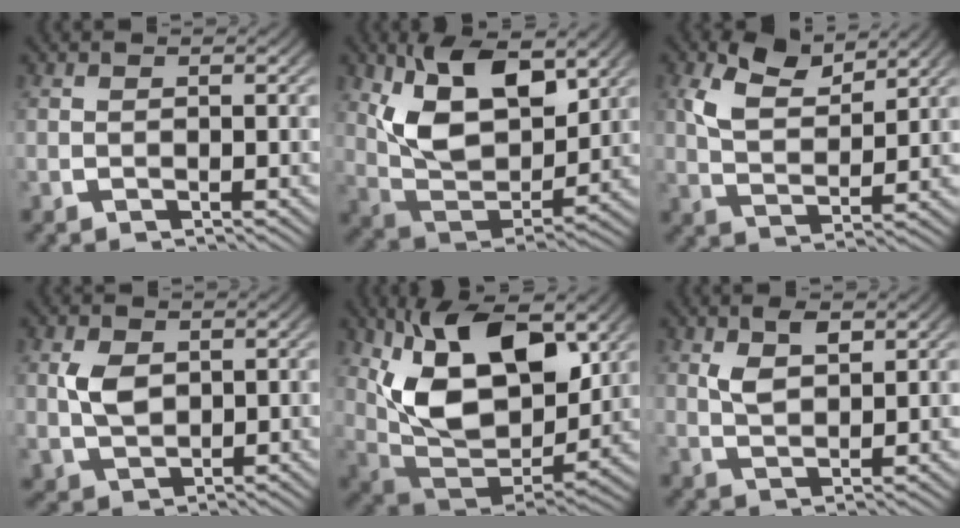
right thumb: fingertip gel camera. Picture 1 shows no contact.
{"total": 11.6, "force": [2.4, 7.3, 8.8], "torque": [-0.179, -0.023, 0.047]}
{"total": 5.7, "force": [3.3, 2.8, 3.8], "torque": [-0.078, -0.006, 0.065]}
{"total": 4.0, "force": [0.7, 3.0, 2.6], "torque": [-0.054, -0.016, 0.027]}
{"total": 15.9, "force": [1.8, 10.0, 12.3], "torque": [-0.244, -0.038, 0.042]}
{"total": 3.0, "force": [1.8, 1.2, 2.0], "torque": [-0.036, -0.001, 0.043]}